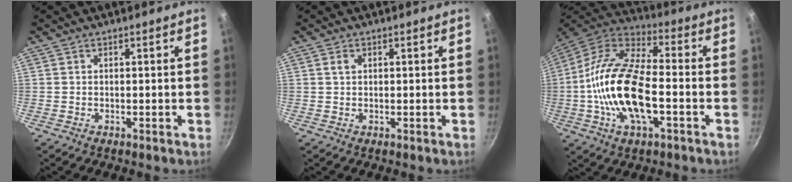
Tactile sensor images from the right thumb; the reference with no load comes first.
{"total": 1.4, "force": [0.5, 1.0, 0.8], "torque": [-0.011, 0.003, 0.008]}
{"total": 20.3, "force": [-3.7, 9.3, 17.7], "torque": [-0.329, 0.036, -0.086]}